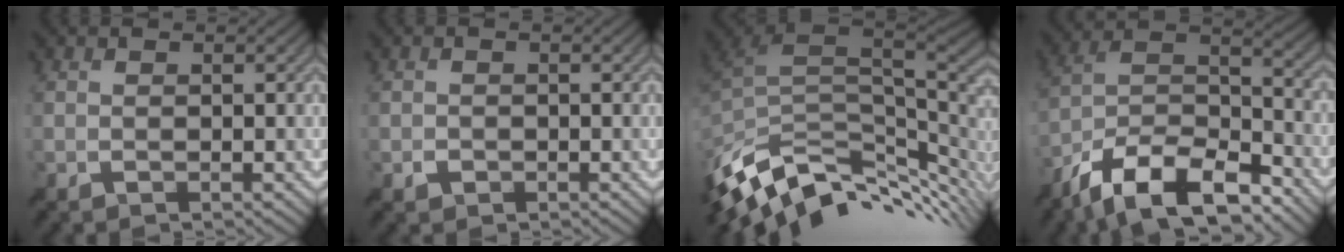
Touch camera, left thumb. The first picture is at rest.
{"total": 0.5, "force": [0.0, 0.5, 0.2], "torque": [0.001, 0.000, -0.001]}
{"total": 12.0, "force": [-3.5, 6.4, 9.5], "torque": [-0.208, -0.014, -0.054]}
{"total": 14.4, "force": [-10.4, 5.2, 8.5], "torque": [-0.176, -0.001, -0.193]}